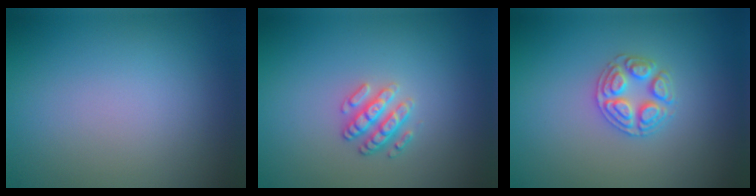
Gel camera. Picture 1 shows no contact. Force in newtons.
{"total": 2.5, "press": 2.4, "slide": 0.8}
{"total": 2.5, "press": 2.5, "slide": 0.4}